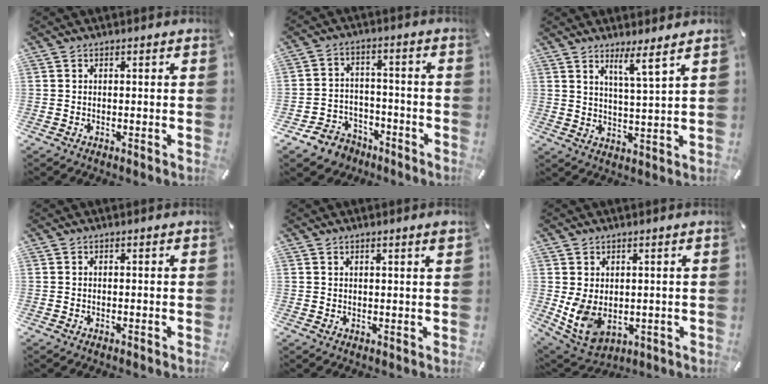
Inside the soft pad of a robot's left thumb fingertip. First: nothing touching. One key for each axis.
{"total": 7.0, "fx": -4.7, "fy": 5.1, "fz": 1.0, "tx": -0.015, "ty": 0.036, "tz": -0.087}
{"total": 6.3, "fx": 5.1, "fy": -0.6, "fz": 3.6, "tx": -0.069, "ty": -0.033, "tz": 0.084}
{"total": 0.0}
{"total": 1.6, "fx": 1.1, "fy": 0.0, "fz": 1.1, "tx": -0.024, "ty": -0.001, "tz": 0.020}
{"total": 8.0, "fx": 0.3, "fy": 6.5, "fz": 4.7, "tx": -0.115, "ty": -0.009, "tz": 0.011}